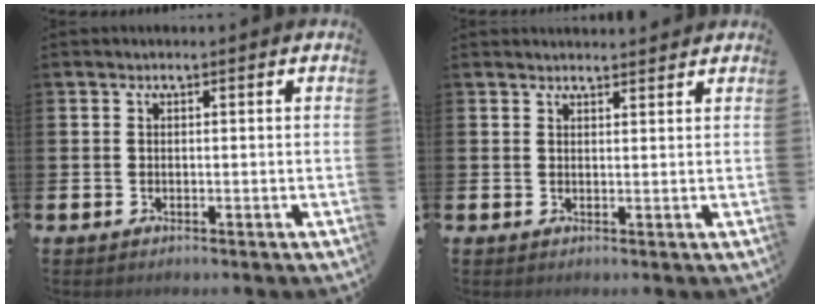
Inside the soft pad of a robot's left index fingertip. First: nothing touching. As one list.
[{"total": 1.8, "force": [1.8, 0.1, -0.1], "torque": [0.013, -0.013, 0.029]}]